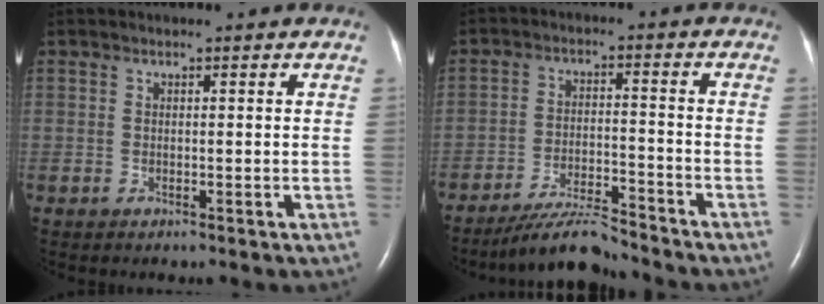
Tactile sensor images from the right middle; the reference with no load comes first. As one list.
[{"total": 7.4, "force": [-7.0, 0.3, 2.4], "torque": [-0.043, -0.011, -0.123]}]